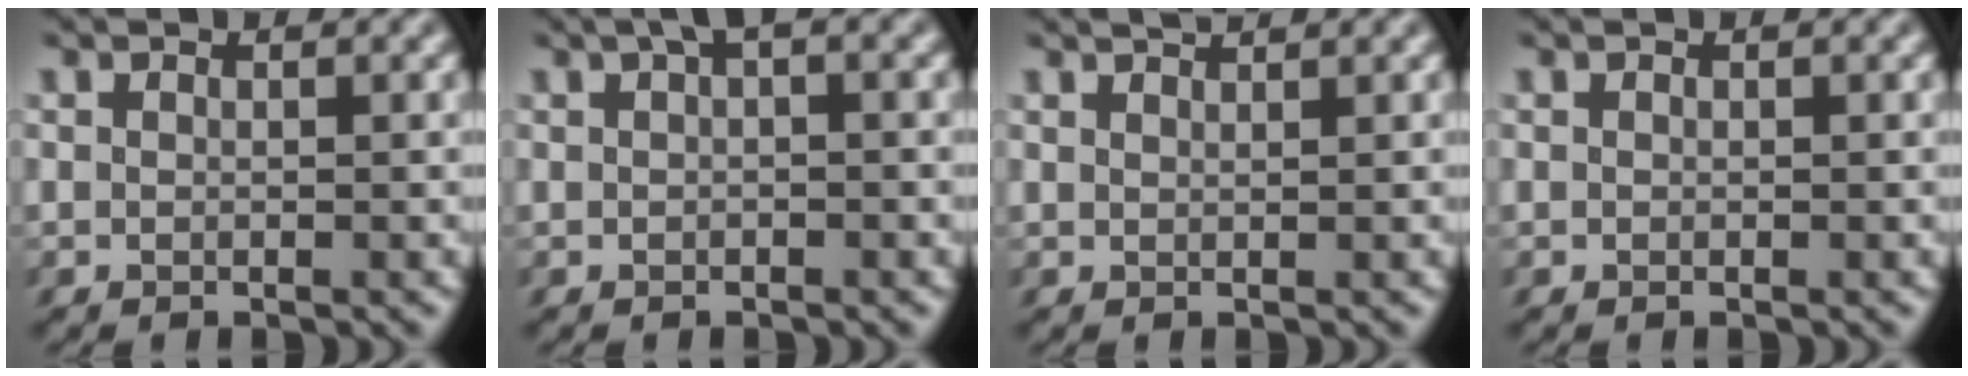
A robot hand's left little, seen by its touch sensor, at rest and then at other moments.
{"total": 3.1, "force": [1.3, 1.4, 2.4], "torque": [-0.036, 0.014, 0.015]}
{"total": 1.6, "force": [1.4, 0.2, 0.6], "torque": [0.002, 0.012, 0.012]}
{"total": 0.0}